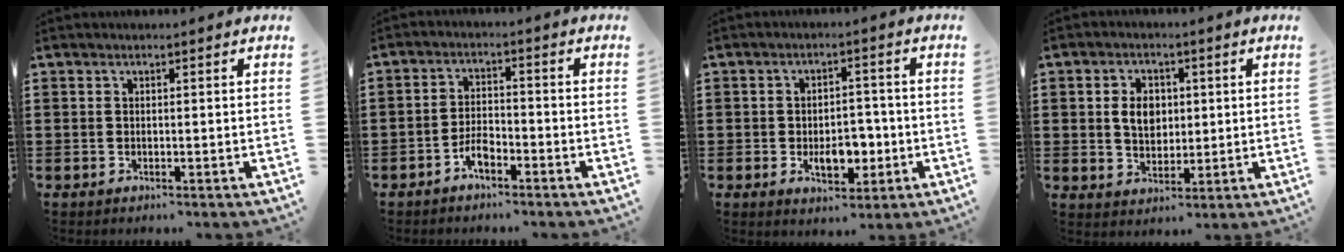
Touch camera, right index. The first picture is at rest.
{"total": 3.6, "force": [-2.5, 1.4, 2.2], "torque": [-0.056, 0.003, -0.052]}
{"total": 5.2, "force": [-1.0, 3.6, 3.6], "torque": [-0.051, 0.002, -0.020]}
{"total": 5.1, "force": [0.7, 3.6, 3.5], "torque": [-0.077, 0.008, 0.005]}